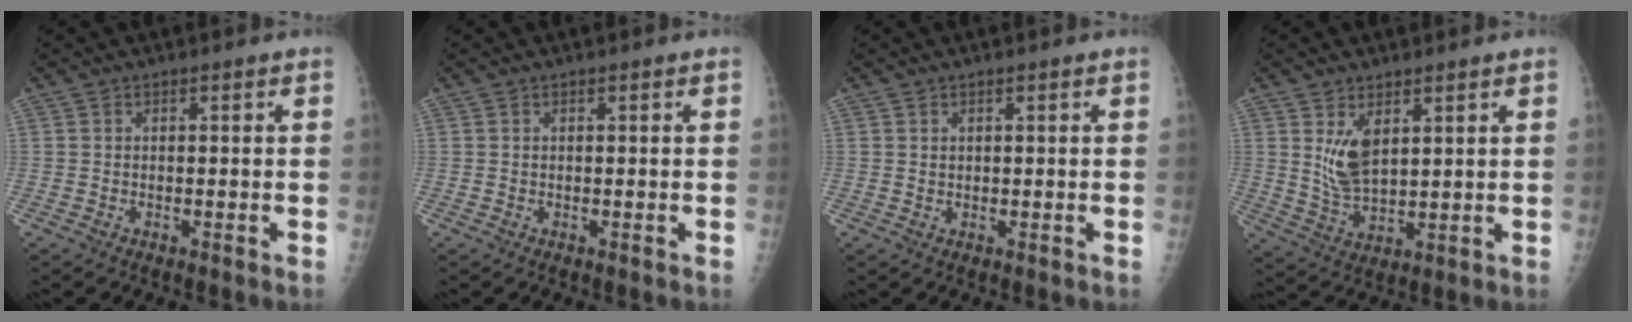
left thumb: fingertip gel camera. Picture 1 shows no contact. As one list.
[{"total": 0.0}, {"total": 0.9, "force": [0.5, 0.6, 0.4], "torque": [0.000, -0.004, 0.011]}, {"total": 7.3, "force": [3.0, 3.6, 5.6], "torque": [-0.094, -0.024, 0.070]}]